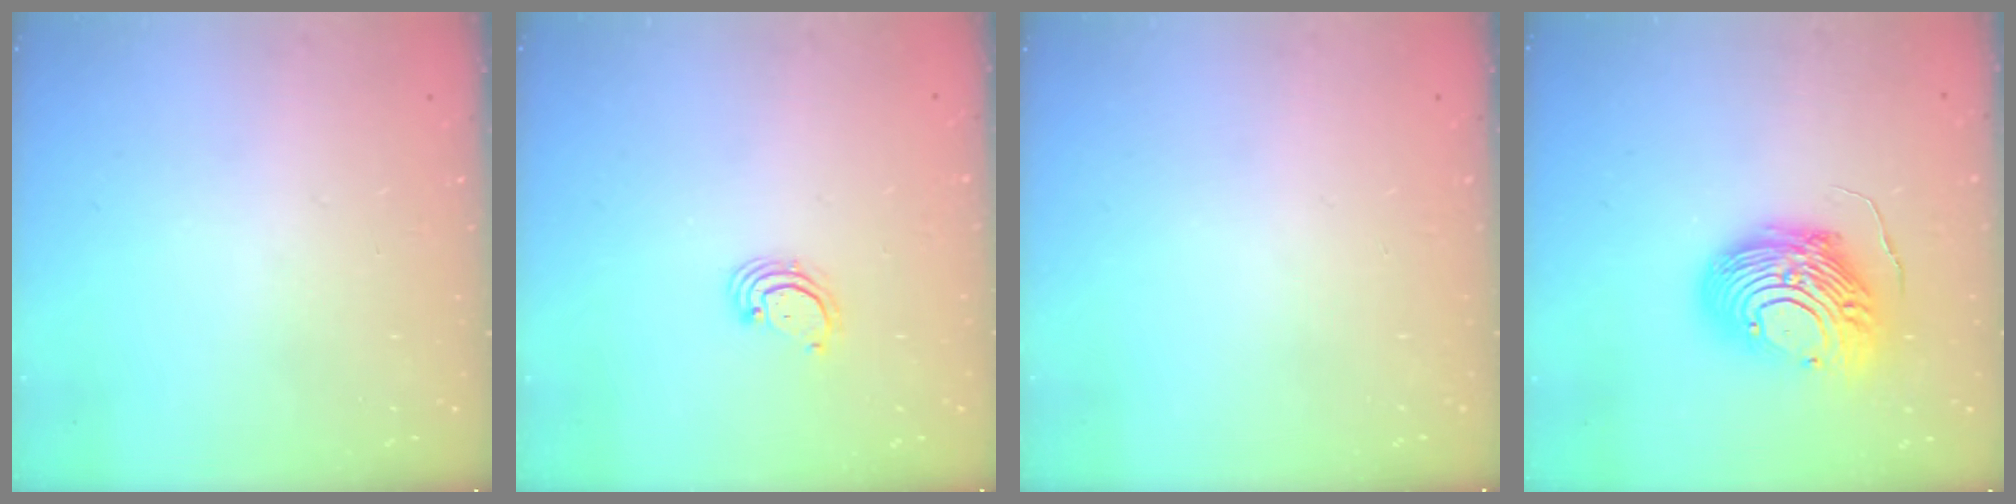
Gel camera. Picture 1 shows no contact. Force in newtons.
{"total": 2.7, "press": 2.7, "slide": 0.3}
{"total": 0.0}
{"total": 14.6, "press": 14.6, "slide": 1.5}